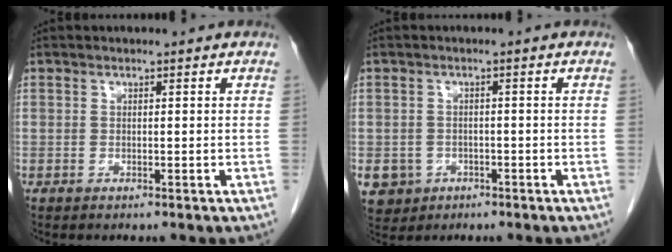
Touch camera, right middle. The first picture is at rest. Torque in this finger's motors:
{"motor_torque": [0.52, -0.39, 0.17, 0.03]}